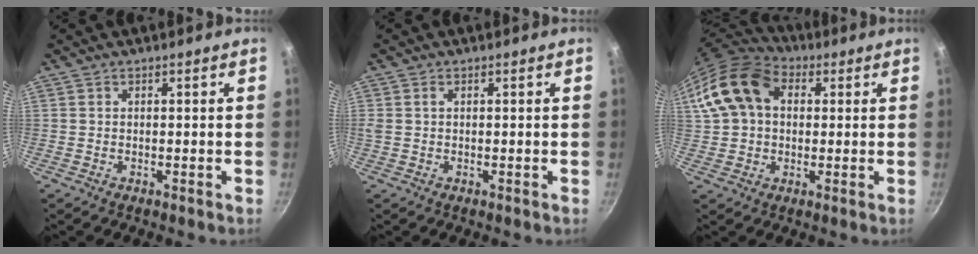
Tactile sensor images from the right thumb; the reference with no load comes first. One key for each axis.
{"total": 1.1, "fx": 0.3, "fy": 0.7, "fz": 0.8, "tx": -0.014, "ty": 0.003, "tz": 0.006}
{"total": 14.8, "fx": 3.5, "fy": 10.8, "fz": 9.6, "tx": -0.168, "ty": 0.026, "tz": 0.050}